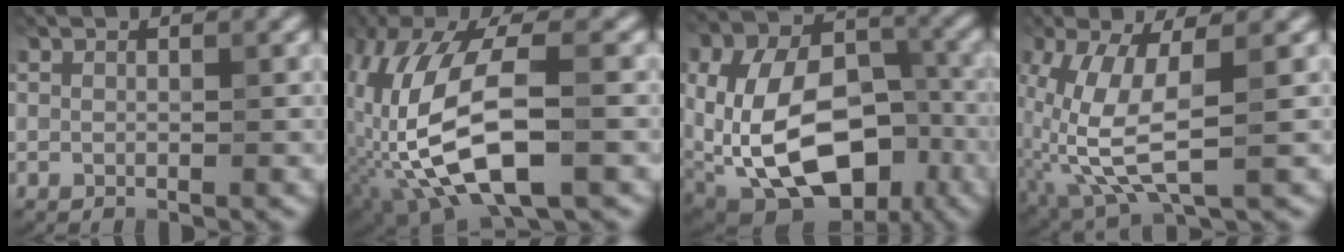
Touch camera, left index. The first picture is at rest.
{"total": 11.7, "force": [-2.6, 5.1, 10.2], "torque": [-0.223, 0.005, -0.058]}
{"total": 16.9, "force": [-4.3, 11.4, 11.7], "torque": [-0.183, -0.008, -0.064]}
{"total": 7.5, "force": [-1.3, 2.9, 6.8], "torque": [-0.174, -0.005, -0.023]}